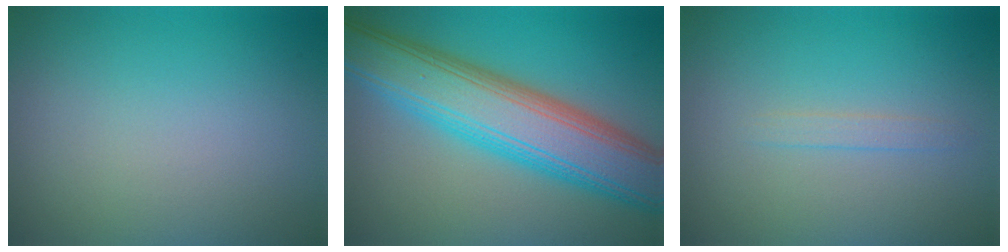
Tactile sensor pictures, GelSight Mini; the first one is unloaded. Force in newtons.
{"total": 10.1, "press": 10.1, "slide": 0.8}
{"total": 0.9, "press": 0.9, "slide": 0.0}